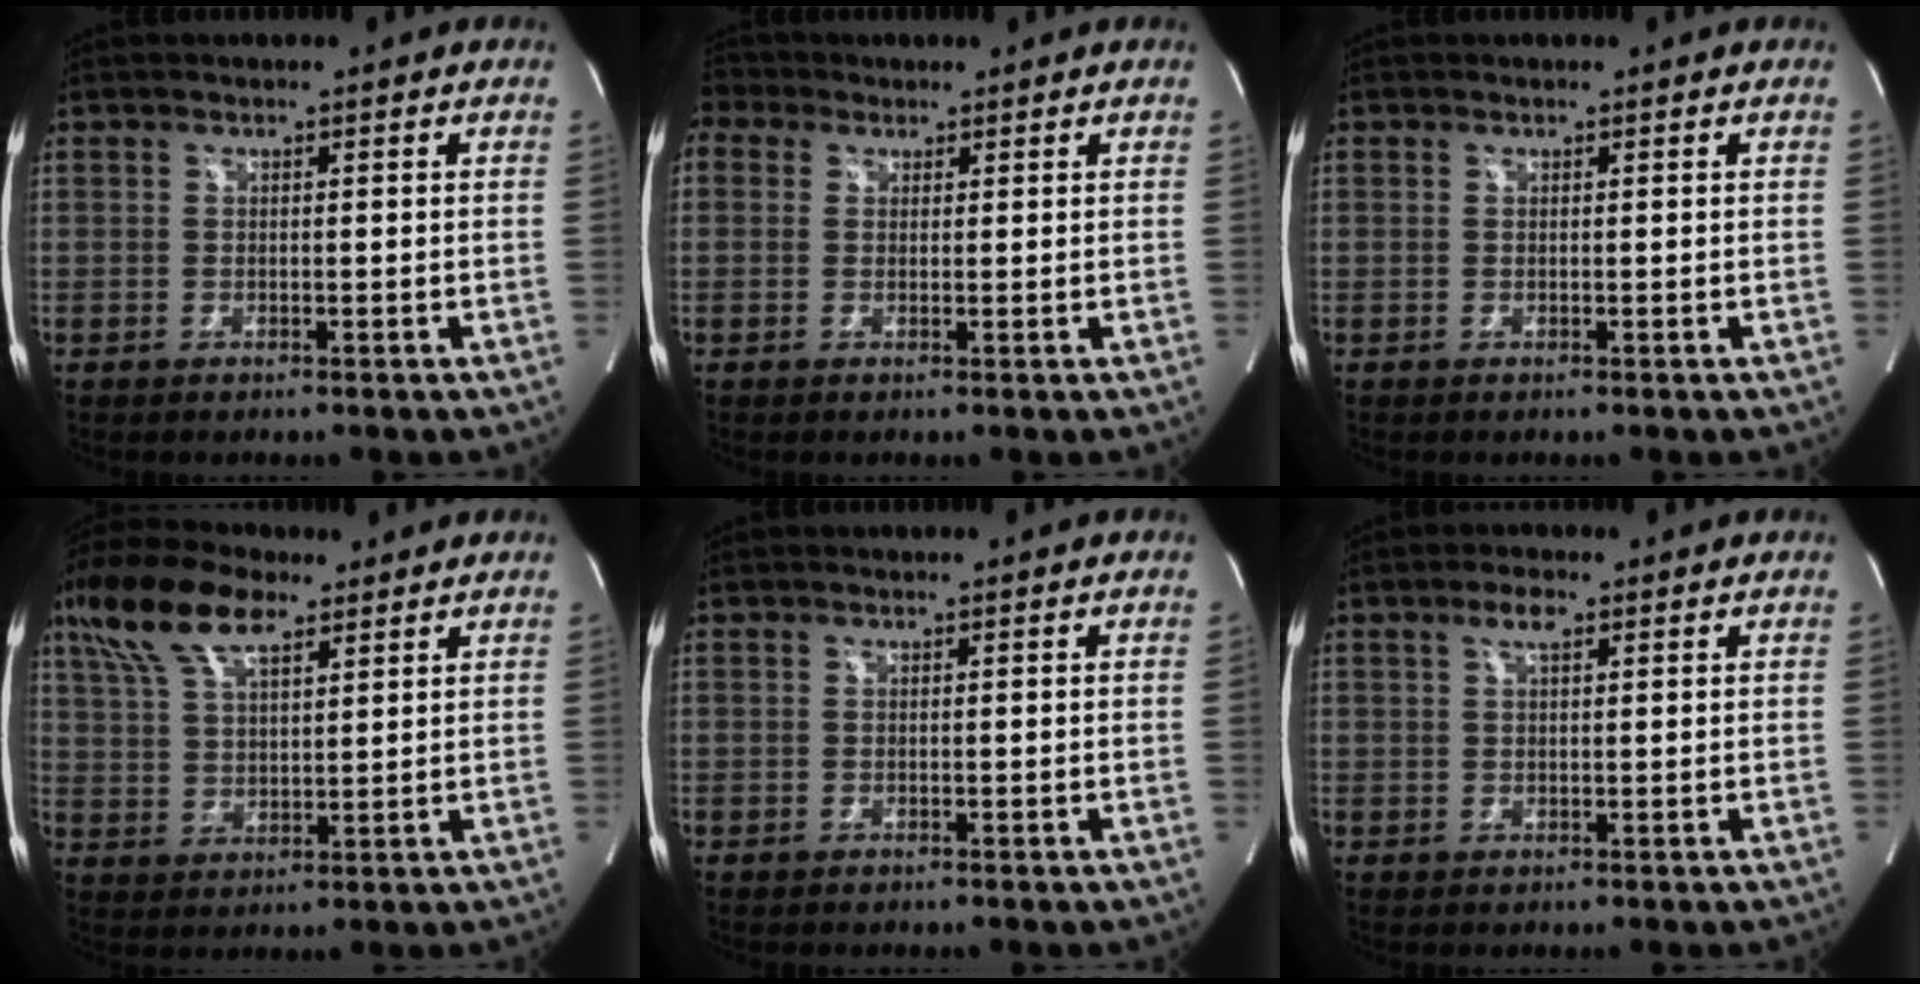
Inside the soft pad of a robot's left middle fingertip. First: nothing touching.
{"total": 3.4, "force": [2.1, 2.6, 0.8], "torque": [-0.023, 0.029, 0.041]}
{"total": 0.0}
{"total": 11.3, "force": [7.2, 4.1, 7.7], "torque": [-0.166, 0.028, 0.139]}
{"total": 0.0}
{"total": 2.5, "force": [1.3, 0.7, 2.0], "torque": [-0.042, 0.009, 0.026]}